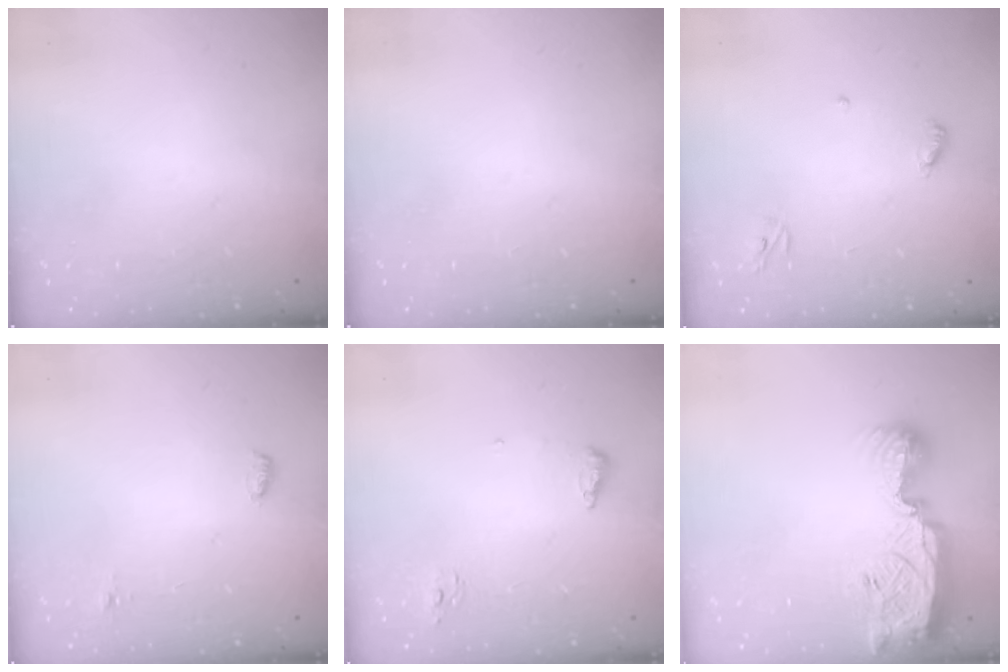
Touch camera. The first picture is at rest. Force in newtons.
{"total": 0.0}
{"total": 4.9, "press": 4.9, "slide": 0.4}
{"total": 5.0, "press": 4.1, "slide": 2.8}
{"total": 6.3, "press": 6.1, "slide": 1.6}
{"total": 12.8, "press": 12.7, "slide": 1.1}